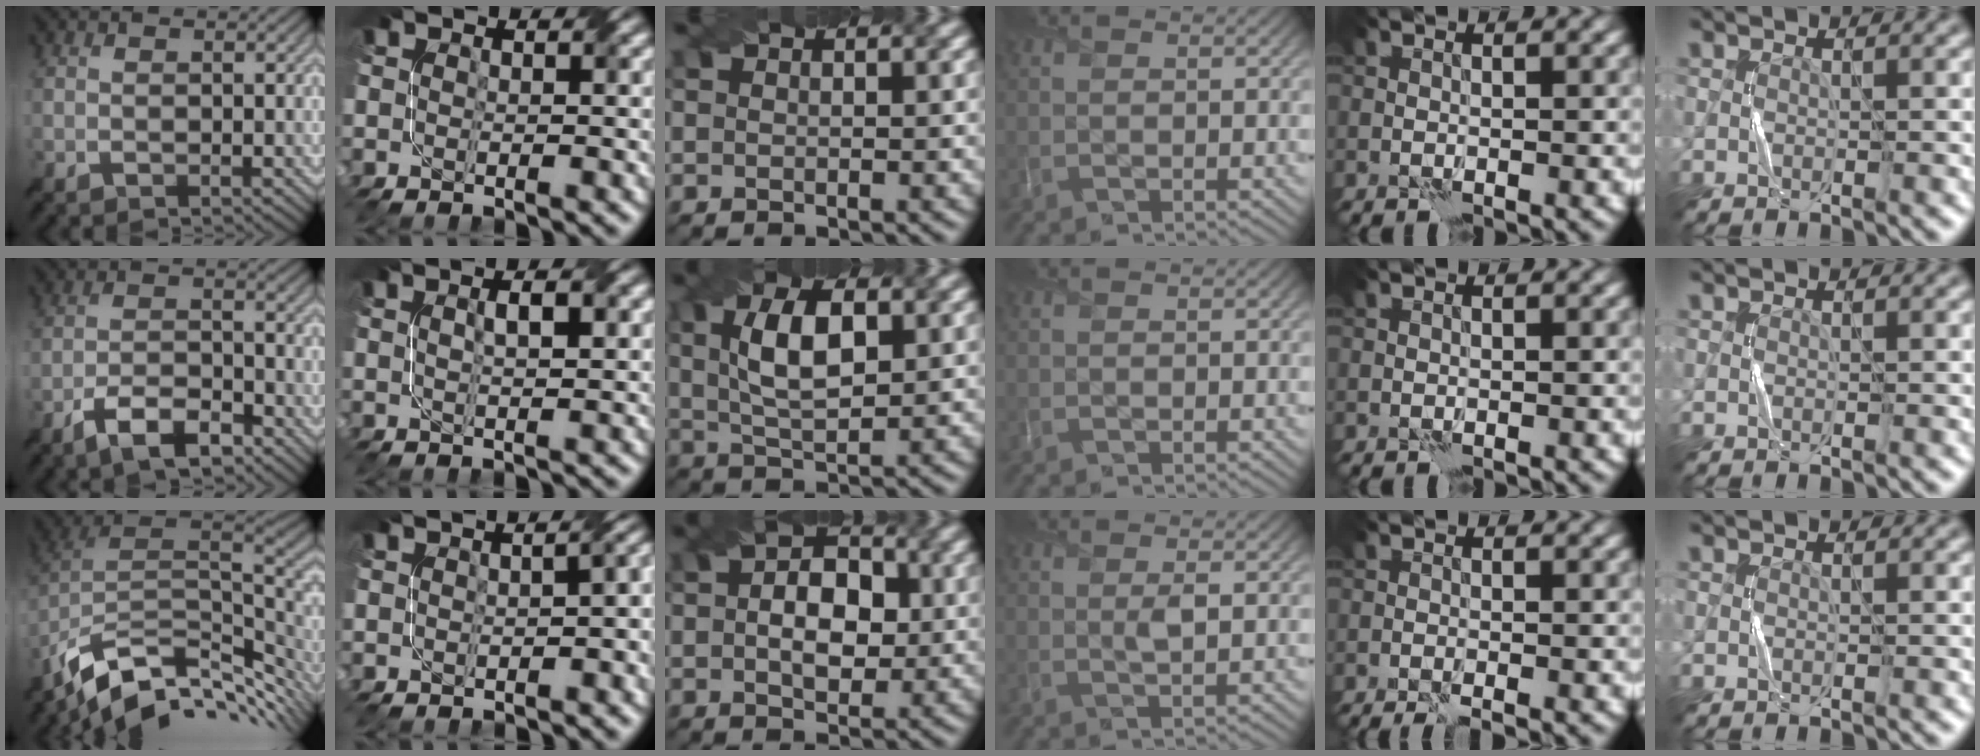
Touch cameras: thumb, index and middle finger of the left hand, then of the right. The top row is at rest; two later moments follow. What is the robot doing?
{"motion": "twist", "object": "screw"}